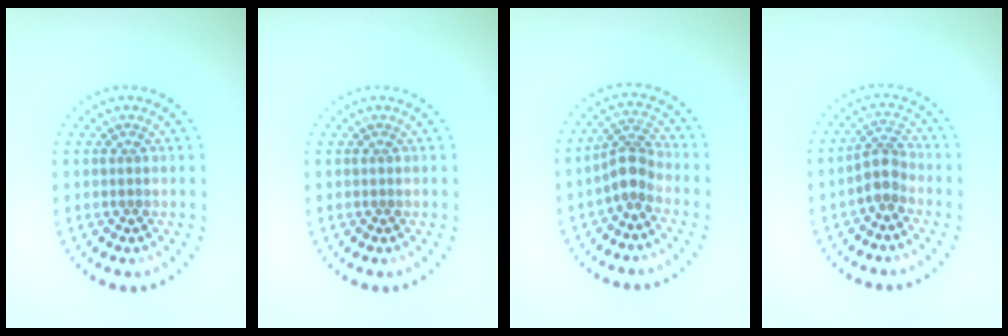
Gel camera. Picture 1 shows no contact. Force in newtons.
{"total": 0.0}
{"total": 2.8, "press": 2.1, "slide": 1.9}
{"total": 2.3, "press": 1.9, "slide": 1.3}